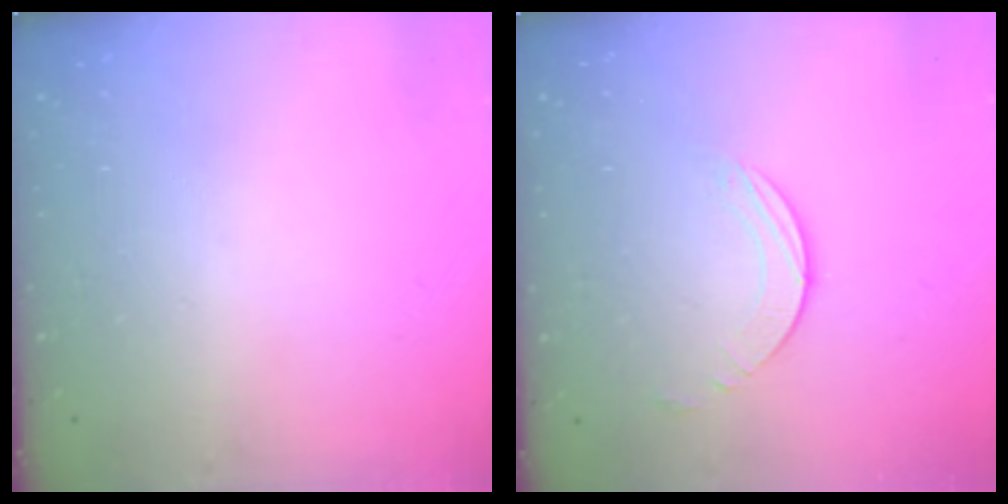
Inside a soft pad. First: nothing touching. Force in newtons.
{"total": 1.6, "press": 1.6, "slide": 0.2}